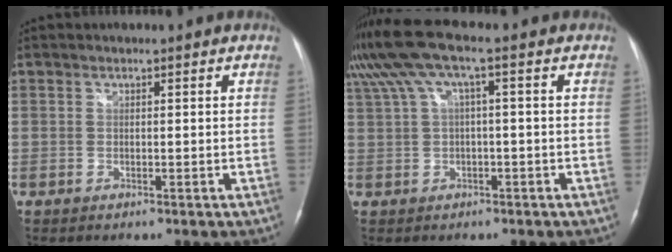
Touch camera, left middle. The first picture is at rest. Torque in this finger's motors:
{"motor_torque": [0.85, -0.93, 0.64, 0.21]}